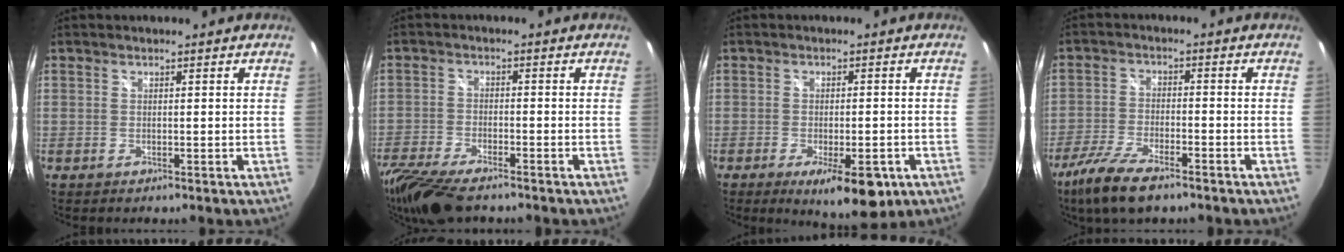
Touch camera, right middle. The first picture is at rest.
{"total": 14.0, "force": [-11.0, 4.0, 7.7], "torque": [-0.182, -0.045, -0.197]}
{"total": 9.9, "force": [-5.1, 3.4, 7.8], "torque": [-0.122, -0.018, -0.066]}
{"total": 10.5, "force": [-7.5, 3.1, 6.8], "torque": [-0.162, -0.028, -0.144]}